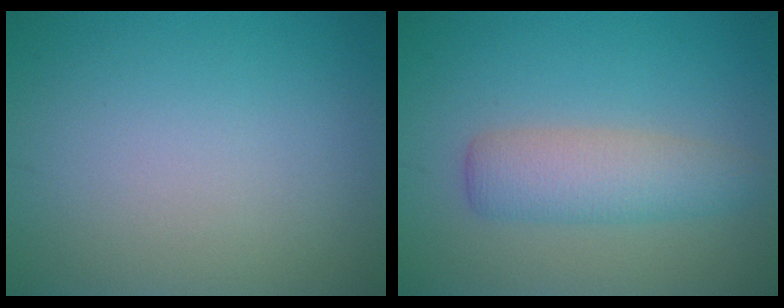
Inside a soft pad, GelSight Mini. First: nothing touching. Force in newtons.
{"total": 3.9, "press": 3.9, "slide": 0.1}